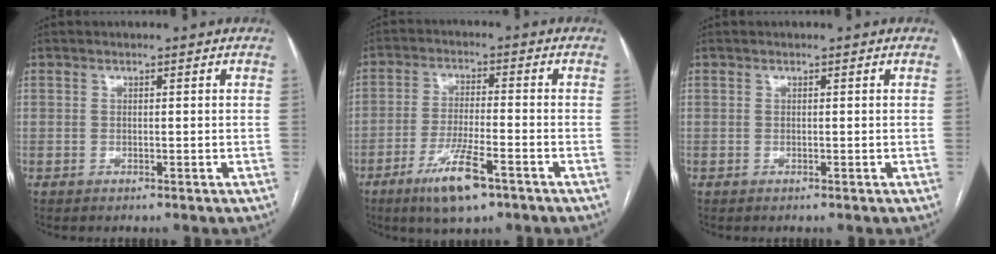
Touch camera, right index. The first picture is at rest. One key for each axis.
{"total": 9.0, "fx": -5.3, "fy": 1.5, "fz": 7.1, "tx": -0.135, "ty": -0.016, "tz": -0.090}
{"total": 0.0}